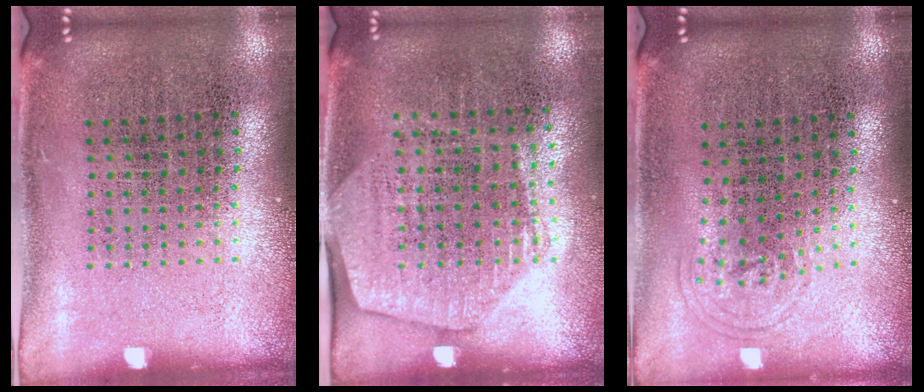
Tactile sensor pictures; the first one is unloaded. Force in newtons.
{"total": 1.6, "press": 1.4, "slide": 0.8}
{"total": 0.7, "press": 0.5, "slide": 0.5}